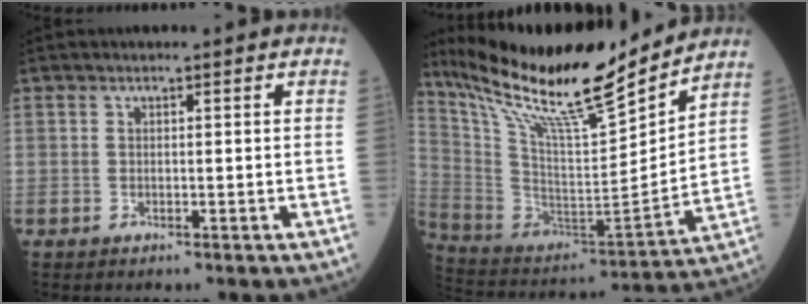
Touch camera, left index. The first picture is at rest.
{"total": 23.1, "force": [19.2, 1.9, 12.7], "torque": [-0.229, -0.017, 0.336]}